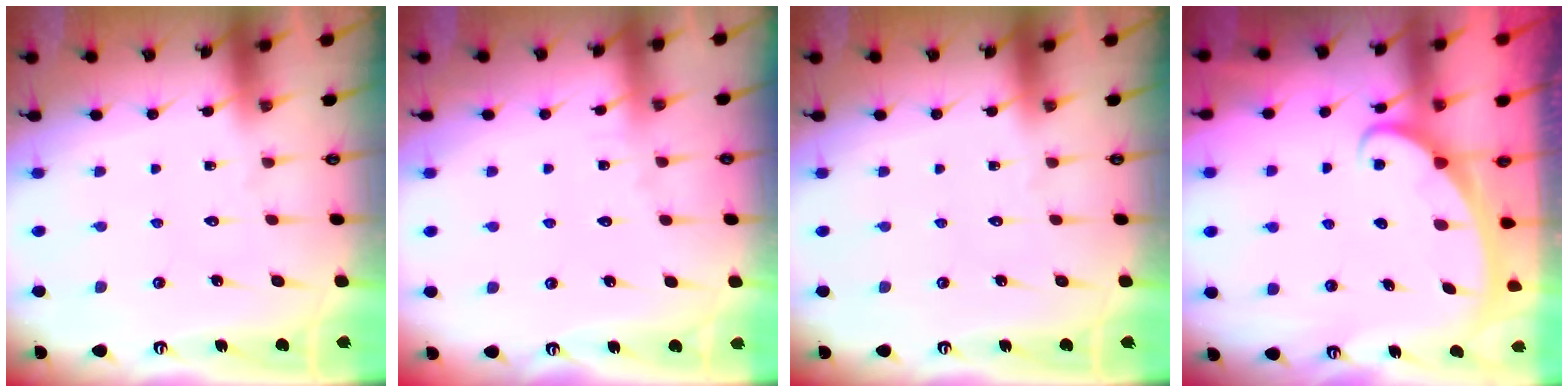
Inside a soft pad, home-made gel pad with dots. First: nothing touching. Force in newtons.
{"total": 3.3, "press": 3.3, "slide": 0.5}
{"total": 0.0}
{"total": 2.4, "press": 2.4, "slide": 0.3}